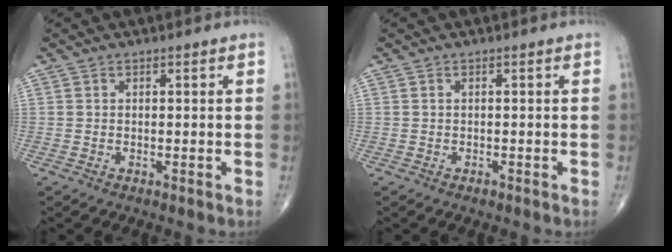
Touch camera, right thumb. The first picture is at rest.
{"total": 0.7, "force": [-0.4, 0.3, 0.4], "torque": [-0.004, 0.000, -0.007]}